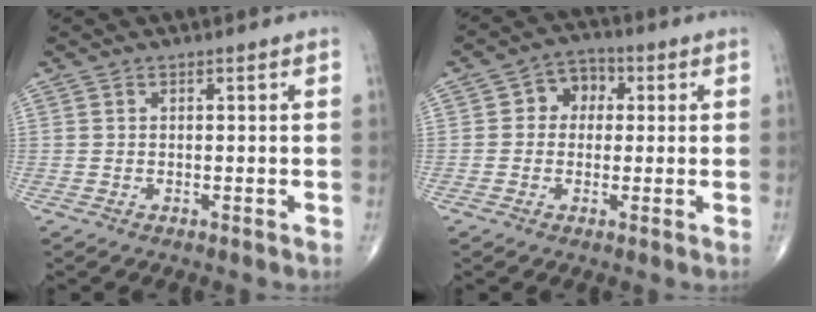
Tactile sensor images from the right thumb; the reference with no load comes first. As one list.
[{"total": 5.8, "force": [0.8, 4.8, 3.2], "torque": [-0.018, 0.016, 0.002]}]